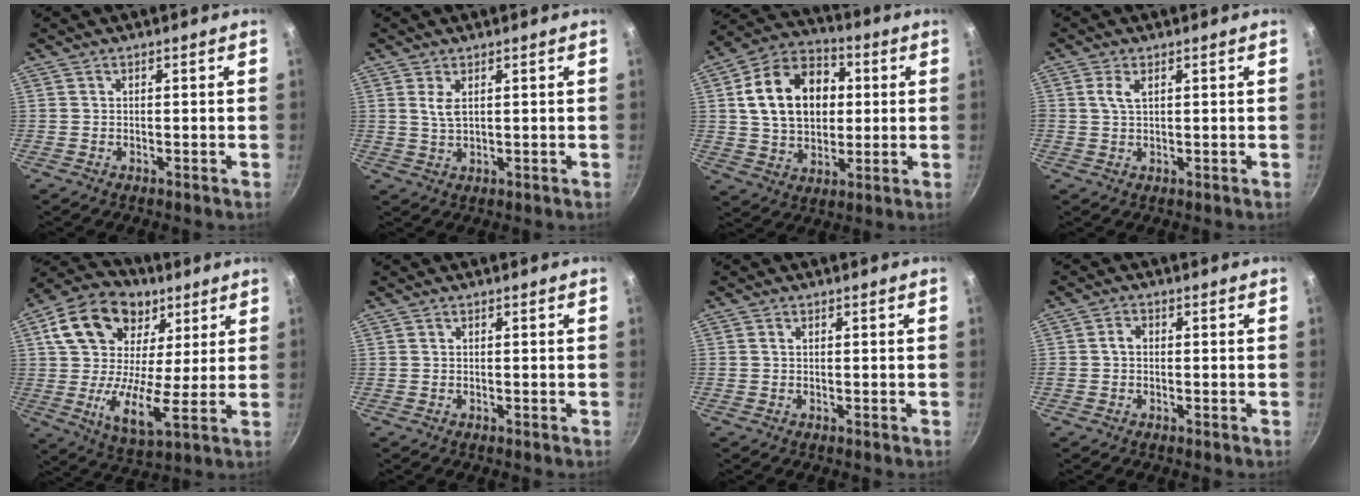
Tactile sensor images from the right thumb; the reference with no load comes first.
{"total": 2.9, "force": [1.1, 1.2, 2.4], "torque": [-0.046, -0.011, 0.025]}
{"total": 17.9, "force": [2.9, 13.0, 11.9], "torque": [-0.168, 0.018, 0.044]}
{"total": 2.7, "force": [1.0, 1.4, 2.1], "torque": [-0.042, -0.002, 0.020]}
{"total": 19.6, "force": [6.9, 13.0, 13.0], "torque": [-0.212, -0.011, 0.103]}
{"total": 0.0}
{"total": 1.1, "force": [0.4, 0.6, 0.9], "torque": [-0.016, 0.001, 0.007]}
{"total": 1.9, "force": [-0.1, 1.6, 1.2], "torque": [-0.017, 0.009, -0.004]}